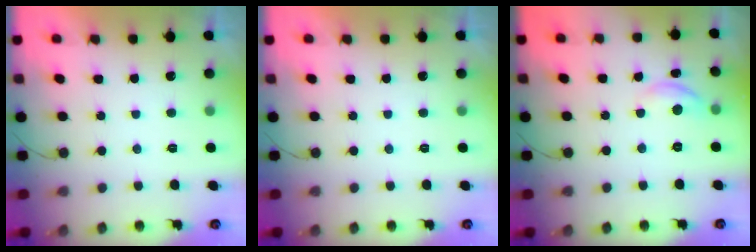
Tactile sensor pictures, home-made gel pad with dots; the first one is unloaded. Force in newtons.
{"total": 0.0}
{"total": 5.5, "press": 5.5, "slide": 0.7}